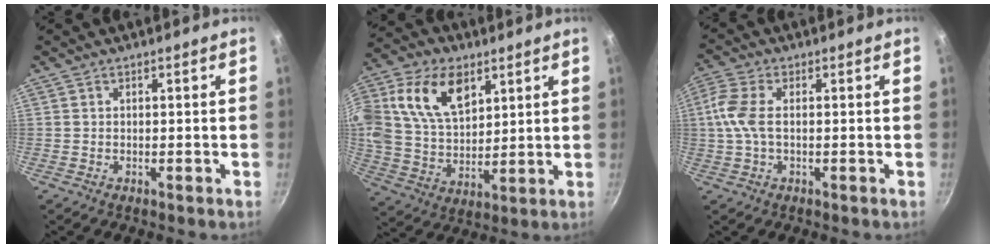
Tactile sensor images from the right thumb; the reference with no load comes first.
{"total": 18.0, "force": [7.4, 11.5, 11.7], "torque": [-0.202, -0.012, 0.137]}
{"total": 6.5, "force": [0.3, 3.3, 5.6], "torque": [-0.133, 0.013, -0.002]}